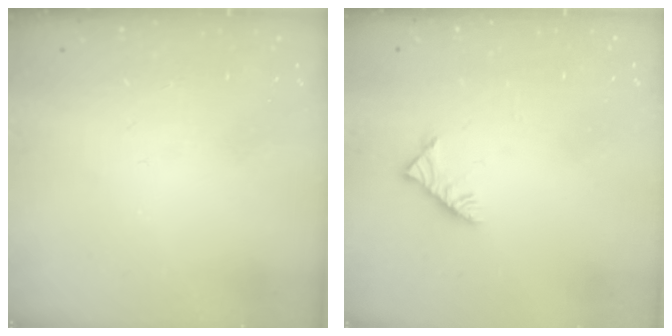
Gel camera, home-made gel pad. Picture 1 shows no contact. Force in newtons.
{"total": 3.4, "press": 3.3, "slide": 0.8}